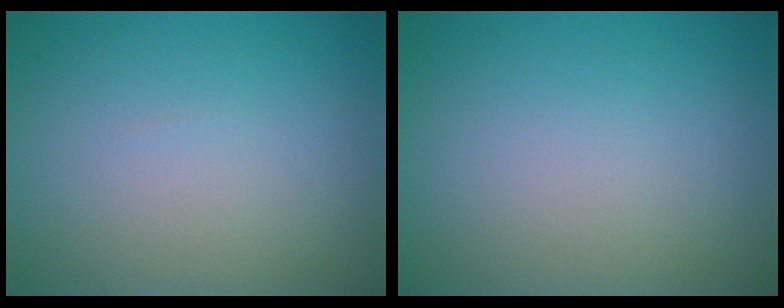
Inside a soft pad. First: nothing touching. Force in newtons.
{"total": 0.0}